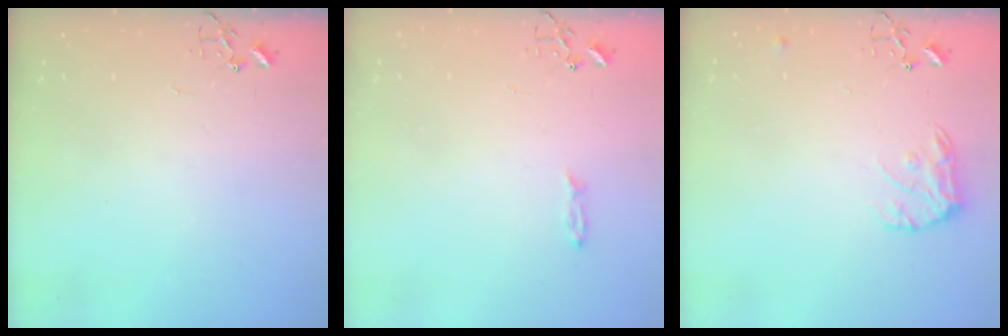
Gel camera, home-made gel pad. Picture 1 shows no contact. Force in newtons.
{"total": 2.7, "press": 2.7, "slide": 0.4}
{"total": 9.8, "press": 9.8, "slide": 0.5}